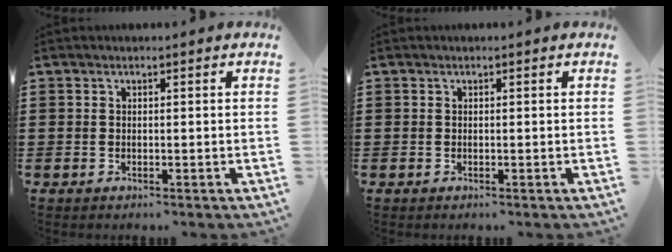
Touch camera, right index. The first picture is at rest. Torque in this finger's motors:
{"motor_torque": [0.03, 0.03, 0.00, 0.00]}